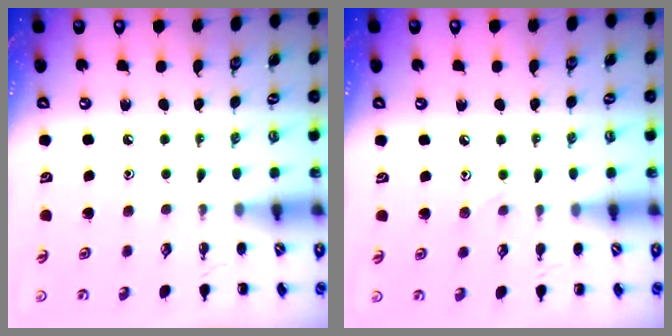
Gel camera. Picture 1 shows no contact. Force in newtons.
{"total": 5.5, "press": 5.2, "slide": 1.7}